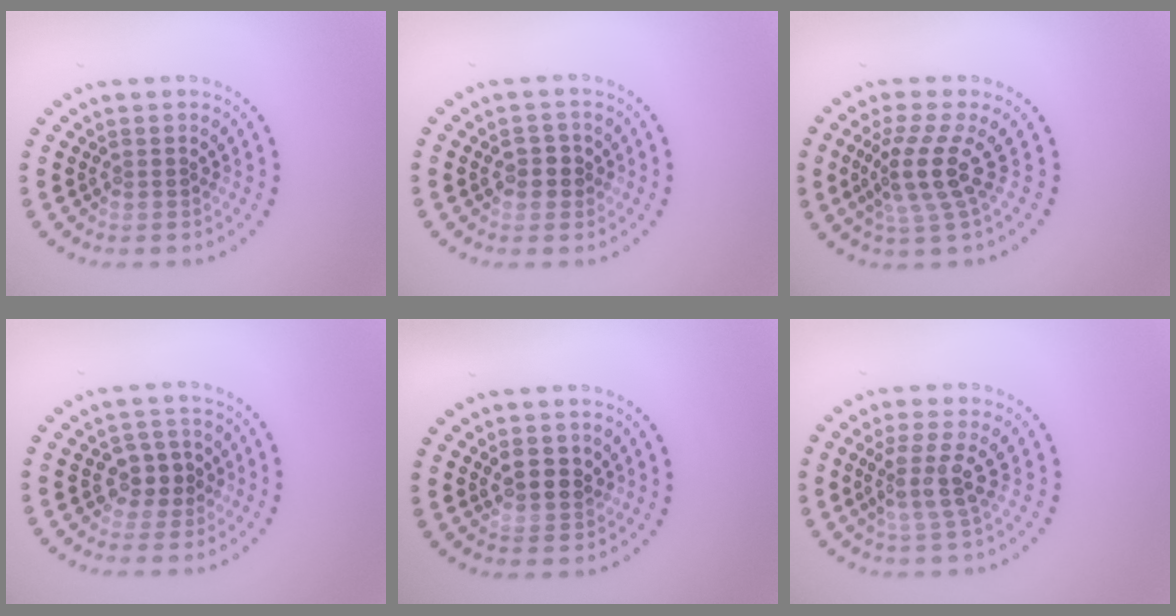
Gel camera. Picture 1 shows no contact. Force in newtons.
{"total": 1.7, "press": 1.6, "slide": 0.2}
{"total": 3.8, "press": 2.7, "slide": 2.8}
{"total": 2.9, "press": 2.8, "slide": 0.8}
{"total": 2.6, "press": 2.5, "slide": 0.8}
{"total": 3.5, "press": 2.7, "slide": 2.2}